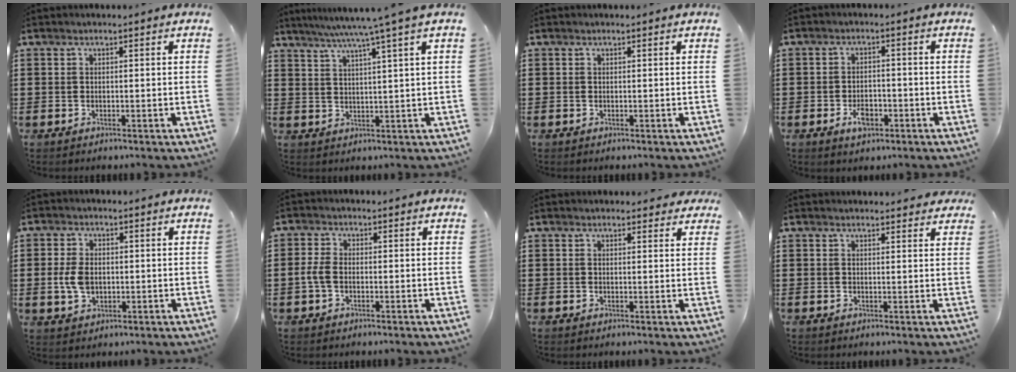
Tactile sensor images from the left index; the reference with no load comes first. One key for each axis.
{"total": 5.7, "fx": 3.9, "fy": -1.4, "fz": 3.9, "tx": -0.084, "ty": -0.018, "tz": 0.062}
{"total": 0.0}
{"total": 3.6, "fx": -1.8, "fy": 1.9, "fz": 2.5, "tx": -0.049, "ty": 0.001, "tz": -0.034}
{"total": 4.9, "fx": 0.0, "fy": 3.2, "fz": 3.6, "tx": -0.095, "ty": 0.001, "tz": -0.006}
{"total": 3.0, "fx": -0.5, "fy": 1.7, "fz": 2.4, "tx": -0.069, "ty": -0.004, "tz": -0.016}
{"total": 1.8, "fx": 1.6, "fy": 0.9, "fz": 0.2, "tx": -0.001, "ty": 0.002, "tz": 0.028}
{"total": 1.8, "fx": 1.7, "fy": 0.5, "fz": 0.3, "tx": -0.001, "ty": -0.001, "tz": 0.031}